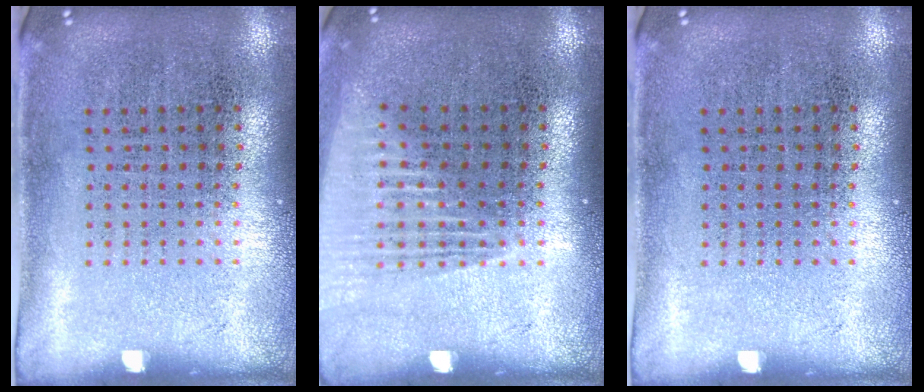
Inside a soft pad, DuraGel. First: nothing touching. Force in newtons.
{"total": 1.5, "press": 1.3, "slide": 0.6}
{"total": 0.0}